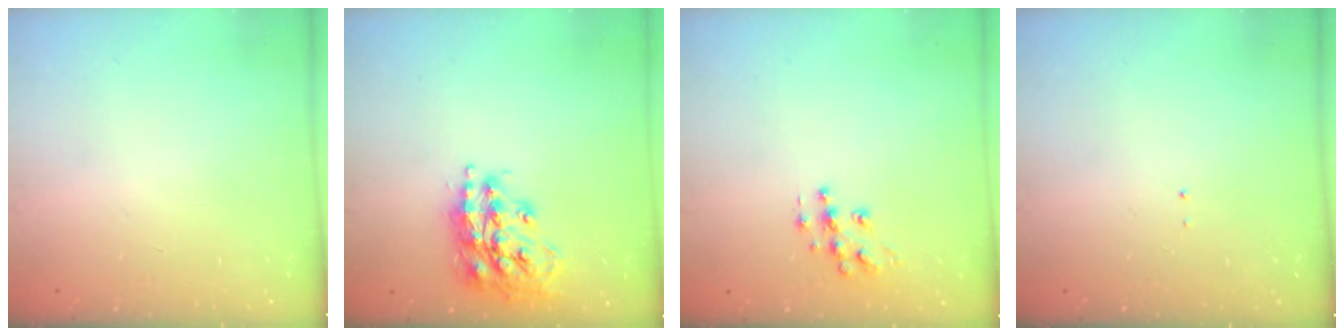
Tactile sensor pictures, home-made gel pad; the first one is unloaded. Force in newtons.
{"total": 17.1, "press": 17.0, "slide": 1.5}
{"total": 8.7, "press": 8.7, "slide": 0.5}
{"total": 0.7, "press": 0.7, "slide": 0.1}